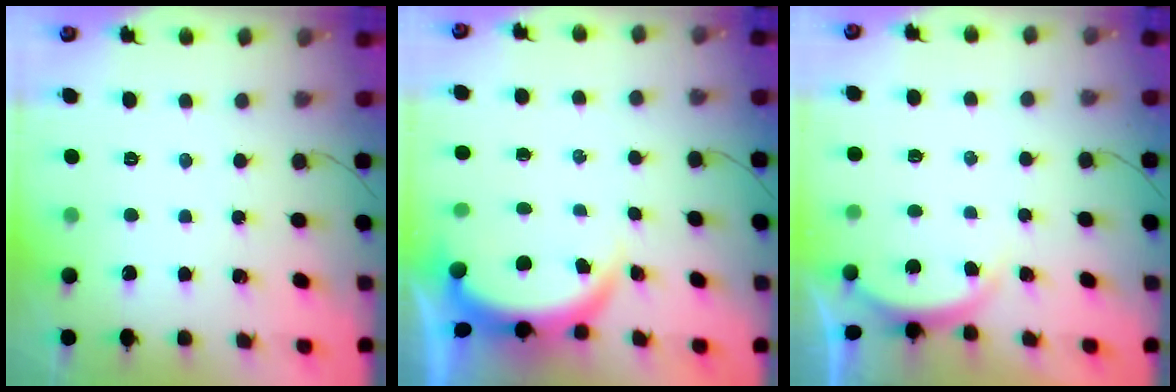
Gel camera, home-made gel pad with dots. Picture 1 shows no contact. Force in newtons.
{"total": 3.9, "press": 3.9, "slide": 0.2}
{"total": 2.0, "press": 2.0, "slide": 0.5}